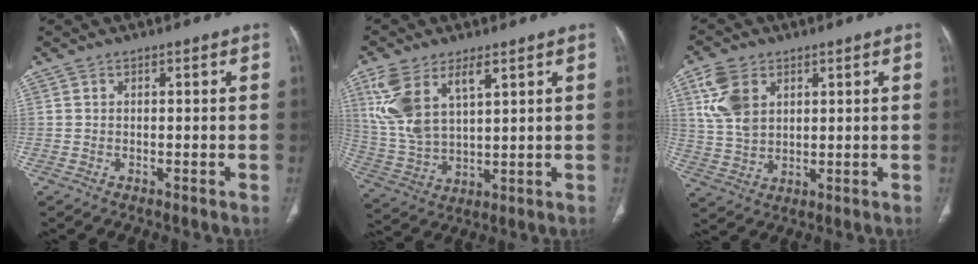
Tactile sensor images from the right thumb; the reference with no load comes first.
{"total": 12.6, "force": [5.9, 6.1, 9.4], "torque": [-0.199, -0.014, 0.131]}
{"total": 9.2, "force": [3.8, 6.1, 5.7], "torque": [-0.108, -0.009, 0.082]}